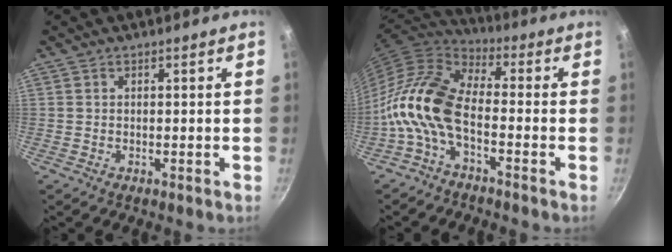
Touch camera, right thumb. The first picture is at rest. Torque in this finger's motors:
{"motor_torque": [2.02, 2.99, 1.40, -1.37, 0.25]}